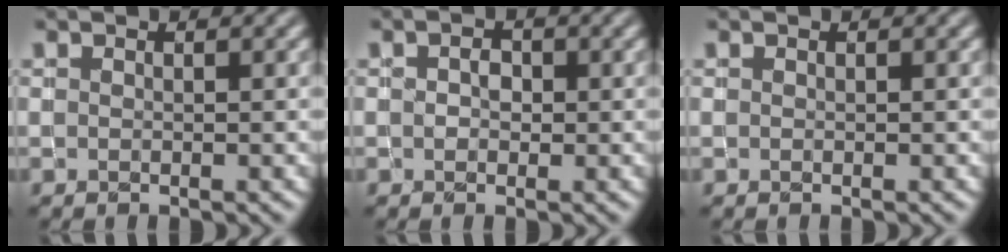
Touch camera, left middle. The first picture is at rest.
{"total": 1.4, "force": [-0.1, 1.1, 0.9], "torque": [-0.016, 0.004, -0.005]}
{"total": 0.0}